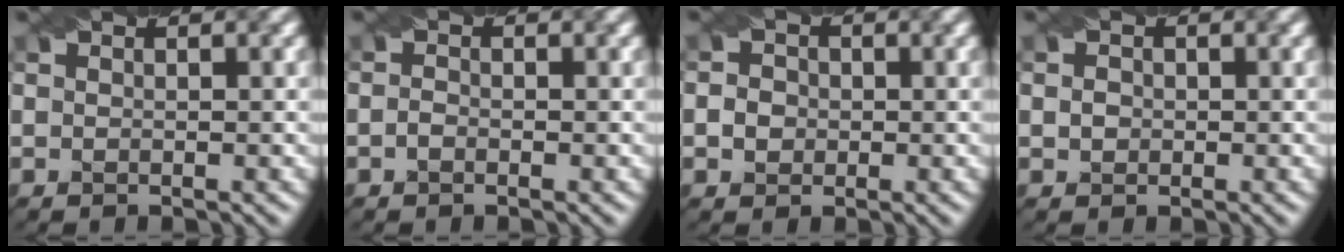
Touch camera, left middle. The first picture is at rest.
{"total": 0.8, "force": [-0.7, 0.2, 0.3], "torque": [-0.010, 0.002, -0.014]}
{"total": 2.0, "force": [-0.4, 1.7, 0.8], "torque": [-0.004, 0.008, -0.013]}
{"total": 1.2, "force": [-0.2, 1.0, 0.6], "torque": [-0.008, 0.009, -0.005]}